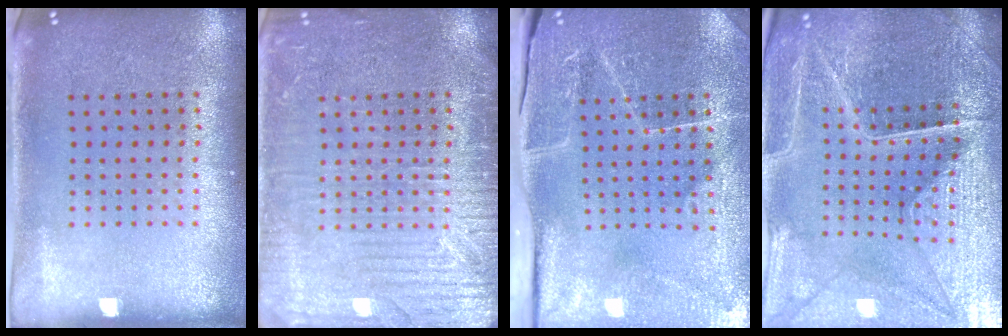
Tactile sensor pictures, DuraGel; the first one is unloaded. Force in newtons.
{"total": 5.1, "press": 5.1, "slide": 0.7}
{"total": 3.9, "press": 3.8, "slide": 0.7}
{"total": 4.5, "press": 4.3, "slide": 1.1}